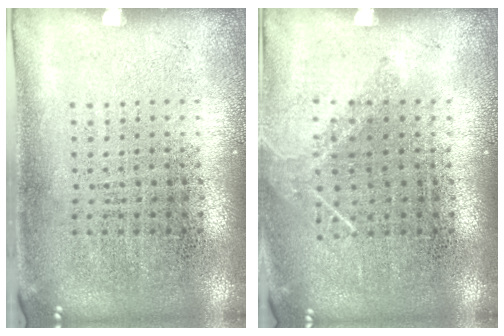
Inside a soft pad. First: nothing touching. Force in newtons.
{"total": 1.0, "press": 0.9, "slide": 0.2}